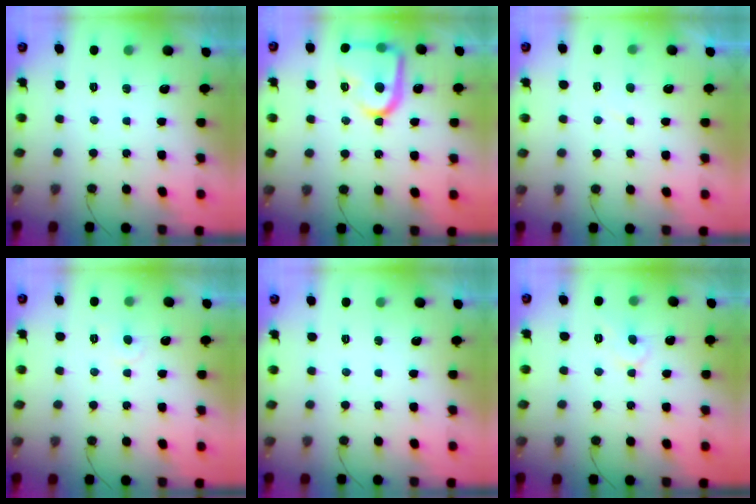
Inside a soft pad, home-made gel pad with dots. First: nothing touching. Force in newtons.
{"total": 17.8, "press": 17.8, "slide": 1.5}
{"total": 2.3, "press": 2.3, "slide": 0.3}
{"total": 3.3, "press": 3.3, "slide": 0.3}
{"total": 0.0}
{"total": 4.5, "press": 4.5, "slide": 0.3}